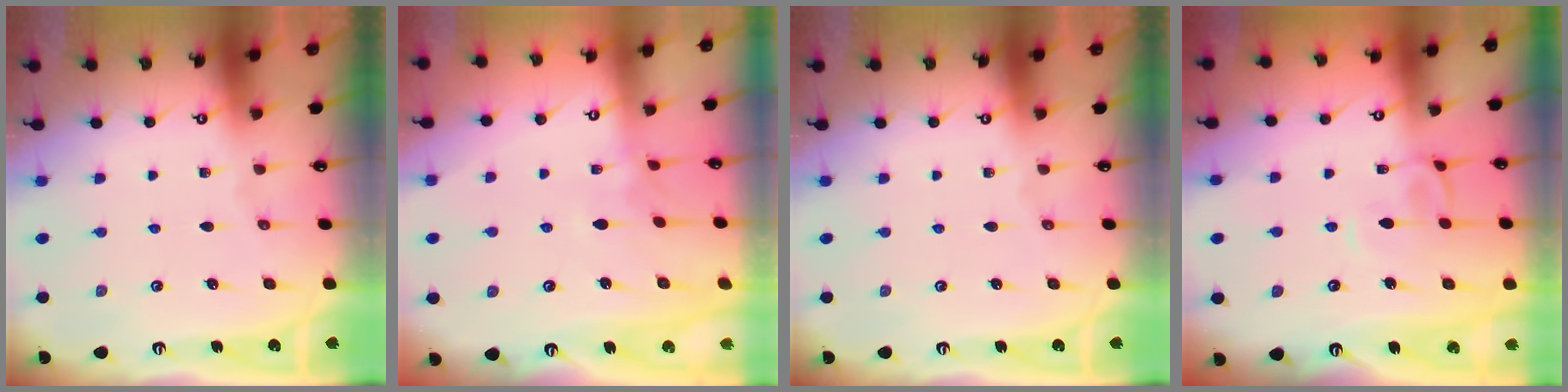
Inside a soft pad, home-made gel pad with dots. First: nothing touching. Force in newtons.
{"total": 3.5, "press": 3.5, "slide": 0.3}
{"total": 0.0}
{"total": 1.9, "press": 1.9, "slide": 0.5}